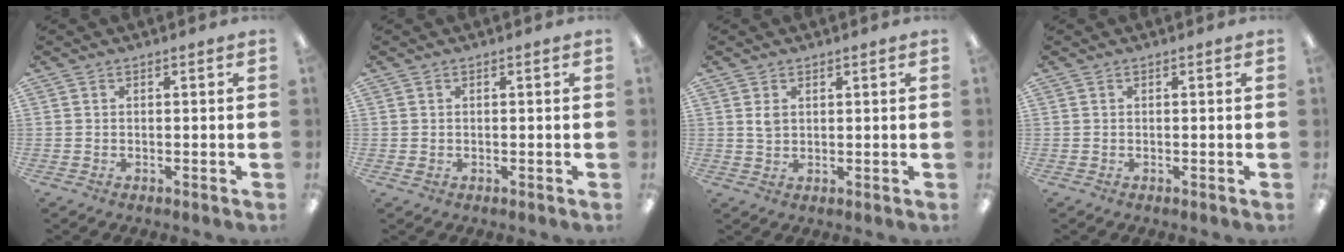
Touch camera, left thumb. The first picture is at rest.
{"total": 0.7, "force": [0.3, 0.5, 0.3], "torque": [-0.007, 0.004, 0.005]}
{"total": 2.4, "force": [1.3, 1.6, 1.2], "torque": [-0.020, -0.002, 0.023]}
{"total": 0.0}